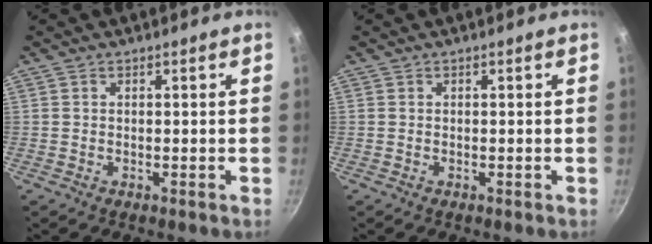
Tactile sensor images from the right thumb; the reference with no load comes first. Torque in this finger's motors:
{"motor_torque": [0.00, 0.00, 0.00, 0.00, 0.00]}